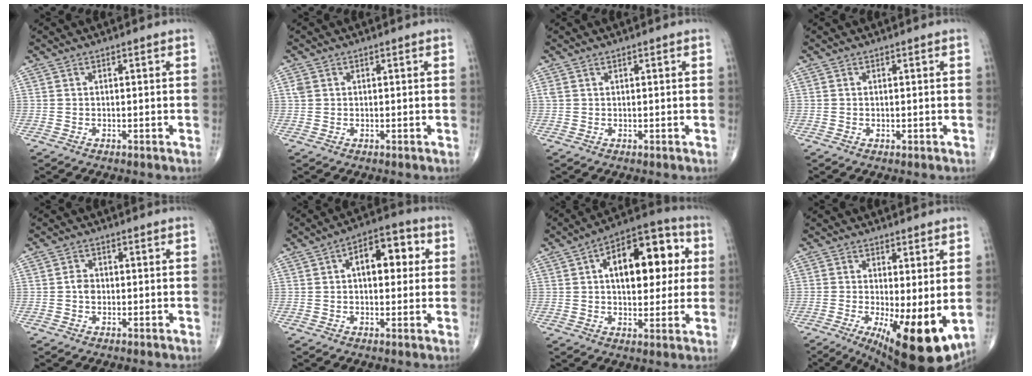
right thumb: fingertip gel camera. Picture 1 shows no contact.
{"total": 1.2, "force": [0.4, 1.0, 0.6], "torque": [-0.010, 0.005, 0.008]}
{"total": 0.7, "force": [0.5, 0.3, 0.4], "torque": [-0.009, 0.008, 0.013]}
{"total": 0.0}
{"total": 2.1, "force": [-0.2, 1.7, 1.3], "torque": [-0.012, 0.006, -0.006]}
{"total": 10.1, "force": [2.1, 5.6, 8.2], "torque": [-0.091, 0.022, 0.023]}
{"total": 17.7, "force": [3.6, 9.5, 14.5], "torque": [-0.168, 0.022, 0.046]}
{"total": 13.6, "force": [-2.6, 4.2, 12.6], "torque": [-0.190, -0.028, -0.025]}